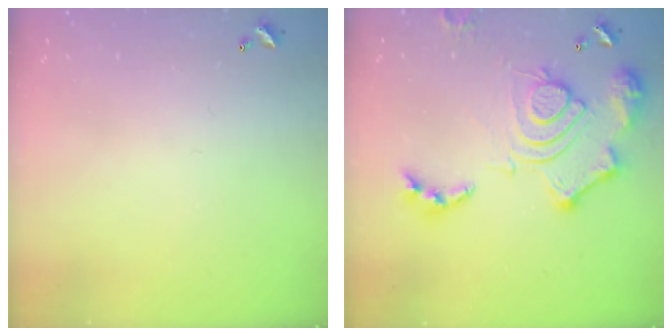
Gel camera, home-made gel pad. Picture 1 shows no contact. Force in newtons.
{"total": 19.7, "press": 19.6, "slide": 1.8}